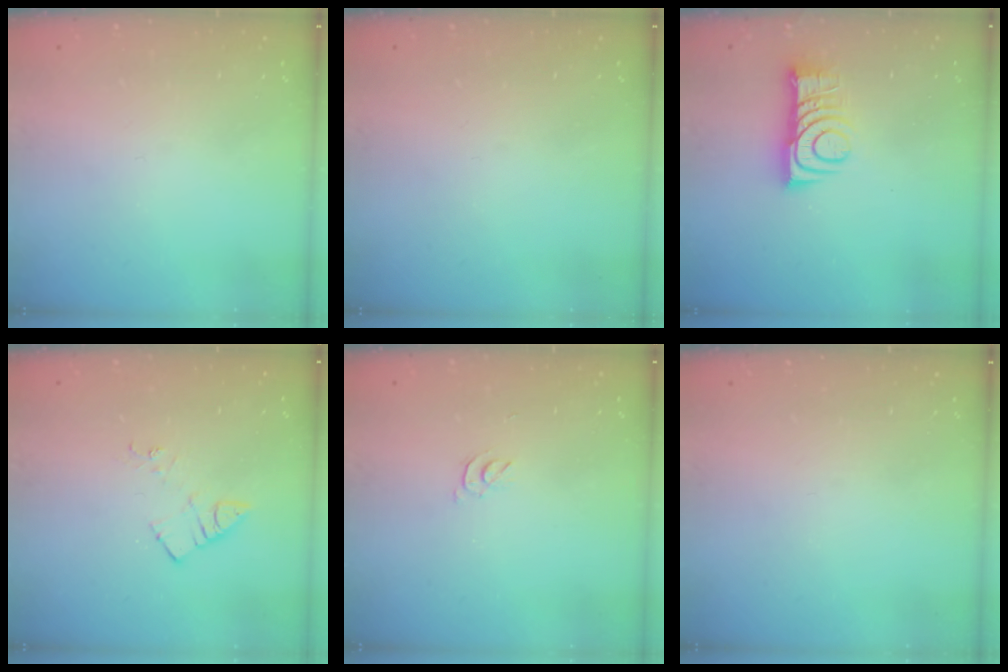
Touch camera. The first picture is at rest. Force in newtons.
{"total": 0.0}
{"total": 9.3, "press": 9.3, "slide": 0.7}
{"total": 5.2, "press": 5.2, "slide": 0.7}
{"total": 2.9, "press": 2.9, "slide": 0.5}
{"total": 0.0}